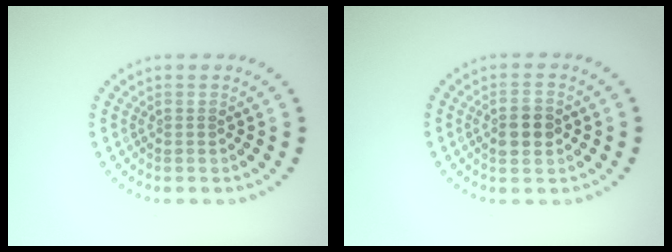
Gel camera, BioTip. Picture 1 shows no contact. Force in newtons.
{"total": 2.8, "press": 2.8, "slide": 0.0}